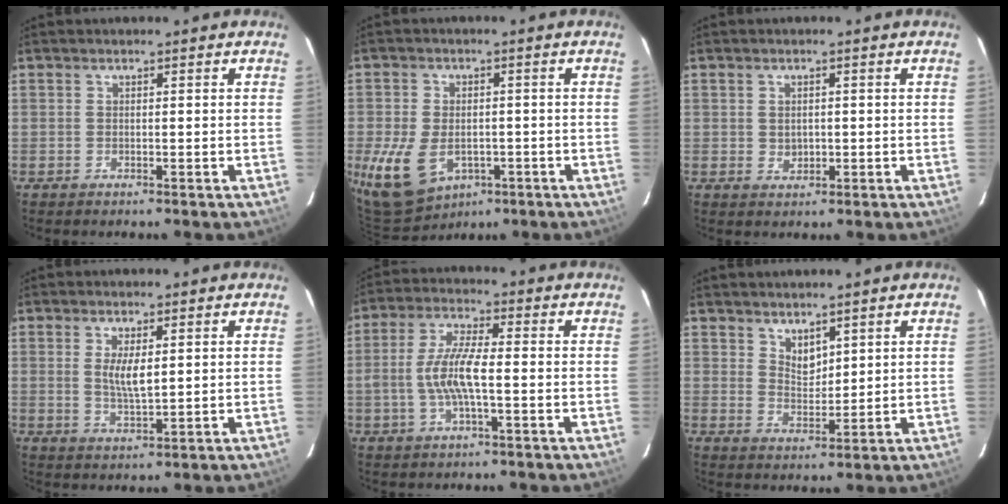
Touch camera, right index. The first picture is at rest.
{"total": 12.3, "force": [-4.4, 8.3, 7.9], "torque": [-0.184, -0.027, -0.065]}
{"total": 2.0, "force": [0.0, 1.8, 0.9], "torque": [-0.014, 0.000, 0.005]}
{"total": 4.7, "force": [1.0, 1.5, 4.3], "torque": [-0.080, -0.006, 0.021]}
{"total": 8.0, "force": [-1.4, 1.7, 7.7], "torque": [-0.159, 0.004, -0.028]}
{"total": 3.8, "force": [3.0, 1.8, 1.5], "torque": [-0.020, -0.001, 0.055]}